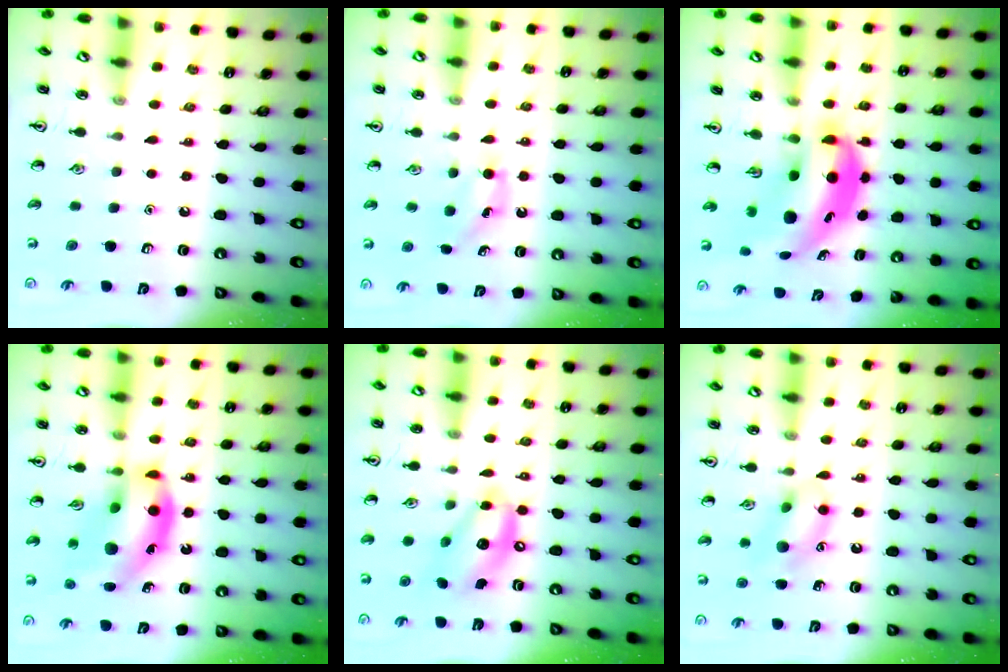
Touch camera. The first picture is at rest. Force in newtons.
{"total": 5.3, "press": 5.0, "slide": 1.7}
{"total": 9.0, "press": 8.7, "slide": 2.3}
{"total": 17.4, "press": 16.9, "slide": 4.5}
{"total": 12.7, "press": 12.1, "slide": 3.8}
{"total": 11.8, "press": 11.7, "slide": 1.3}